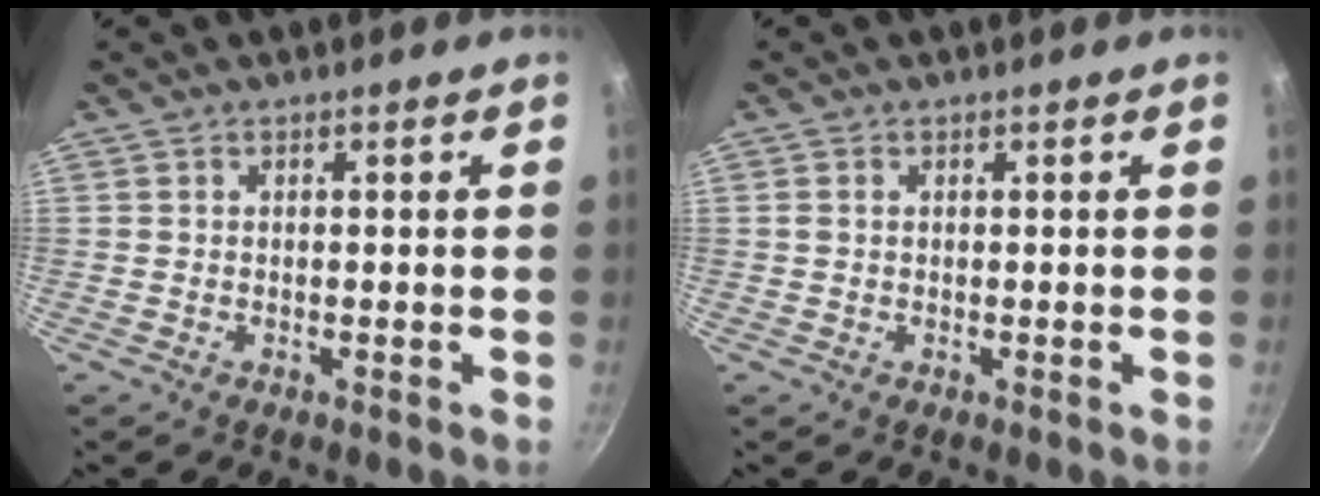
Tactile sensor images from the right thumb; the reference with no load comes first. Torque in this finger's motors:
{"motor_torque": [0.08, -0.37, -0.28, 0.24, 0.03]}